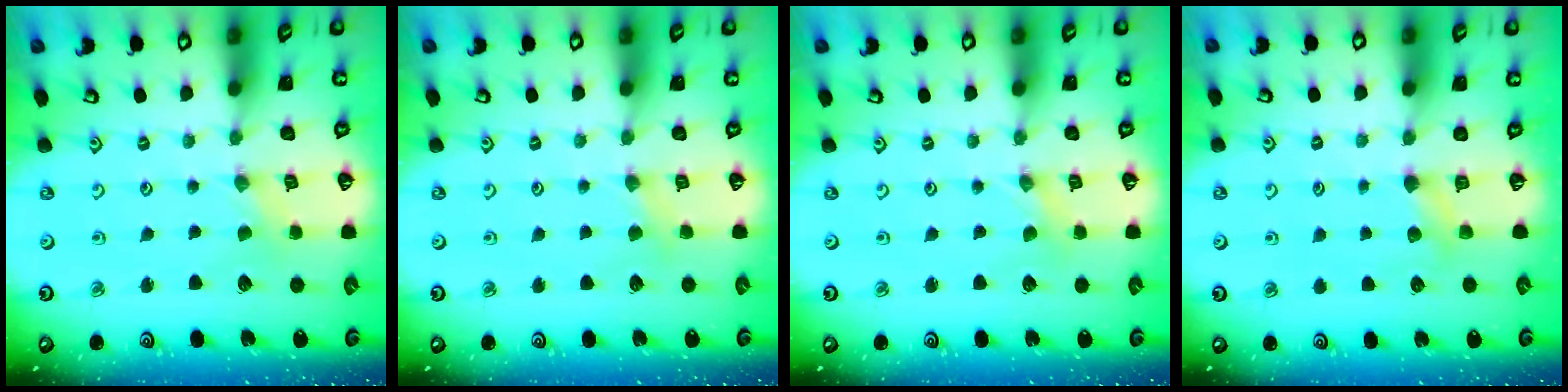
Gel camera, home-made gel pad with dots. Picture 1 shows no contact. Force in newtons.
{"total": 2.3, "press": 2.2, "slide": 0.4}
{"total": 0.0}
{"total": 3.9, "press": 3.9, "slide": 0.5}